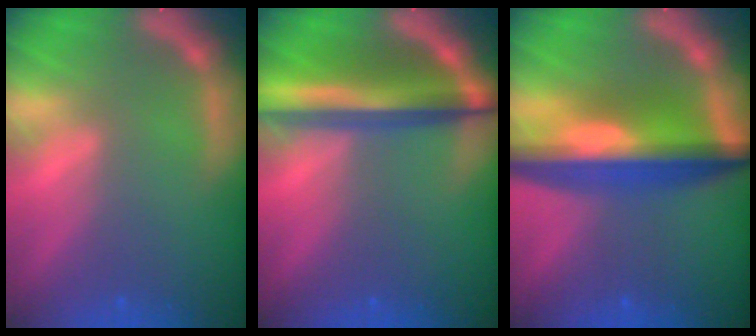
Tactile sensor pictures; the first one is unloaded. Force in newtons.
{"total": 8.1}
{"total": 10.1}